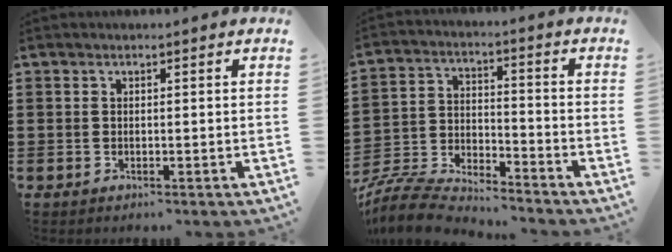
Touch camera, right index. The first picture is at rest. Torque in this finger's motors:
{"motor_torque": [-2.14, 0.00, -1.05, -0.21]}